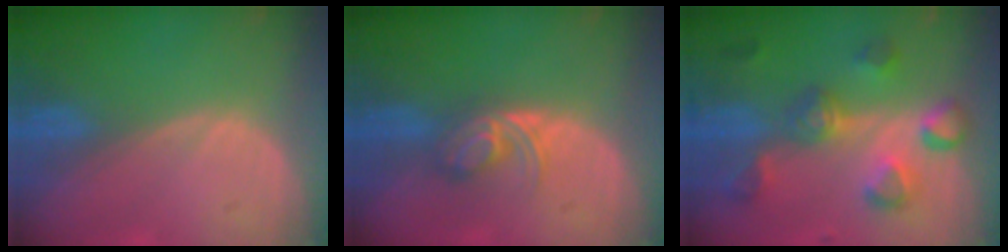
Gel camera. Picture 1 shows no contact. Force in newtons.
{"total": 5.7, "press": 4.7, "slide": 3.3}
{"total": 8.2, "press": 8.1, "slide": 1.2}